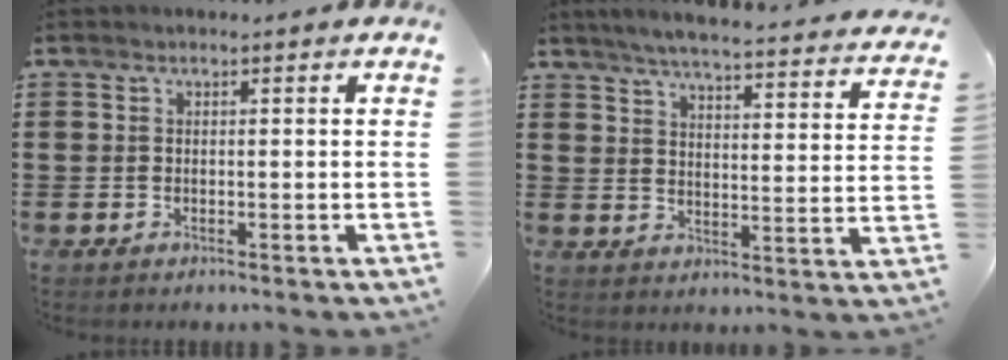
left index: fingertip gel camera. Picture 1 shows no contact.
{"total": 4.7, "force": [4.4, -0.3, 1.6], "torque": [-0.045, -0.039, 0.068]}